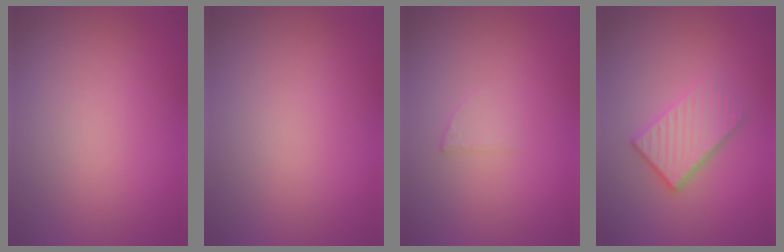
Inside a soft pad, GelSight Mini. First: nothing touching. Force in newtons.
{"total": 0.0}
{"total": 1.0, "press": 1.0, "slide": 0.2}
{"total": 3.8, "press": 3.1, "slide": 2.1}